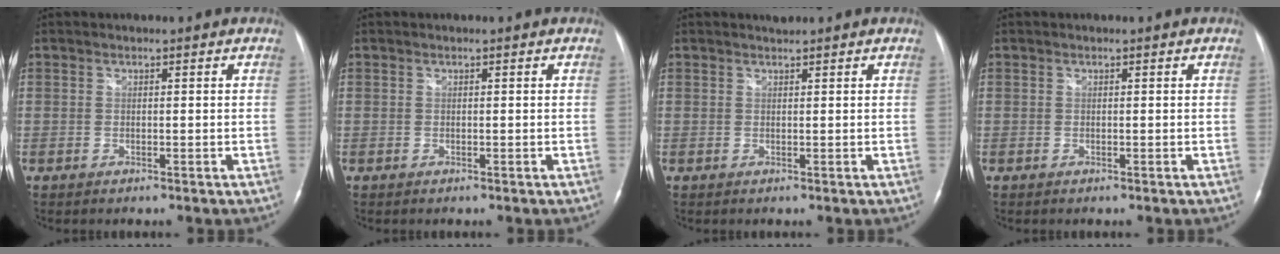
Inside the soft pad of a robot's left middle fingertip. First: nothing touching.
{"total": 0.0}
{"total": 0.7, "force": [0.7, -0.2, 0.0], "torque": [-0.009, 0.000, 0.014]}
{"total": 0.0}